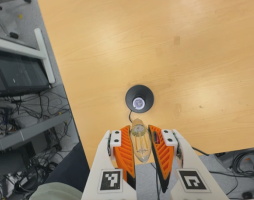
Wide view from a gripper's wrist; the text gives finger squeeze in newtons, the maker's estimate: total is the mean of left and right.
{"total": 20.5, "left": 21.9, "right": 19.0}